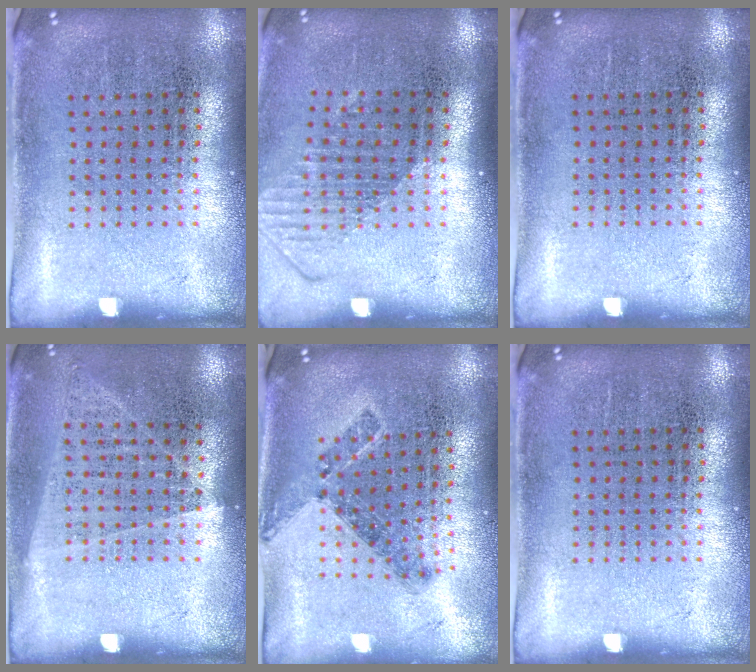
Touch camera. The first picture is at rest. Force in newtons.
{"total": 1.6, "press": 1.1, "slide": 1.1}
{"total": 0.0}
{"total": 1.0, "press": 1.0, "slide": 0.3}
{"total": 0.8, "press": 0.7, "slide": 0.3}
{"total": 0.0}